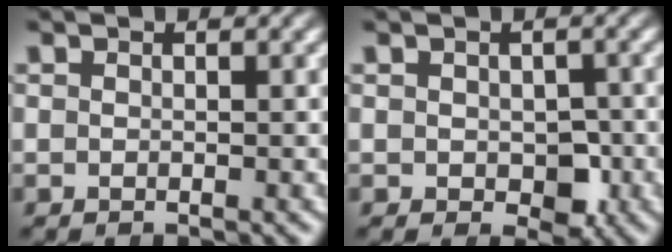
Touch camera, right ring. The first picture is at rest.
{"total": 2.1, "force": [-0.6, 1.7, 1.0], "torque": [-0.009, -0.005, -0.009]}